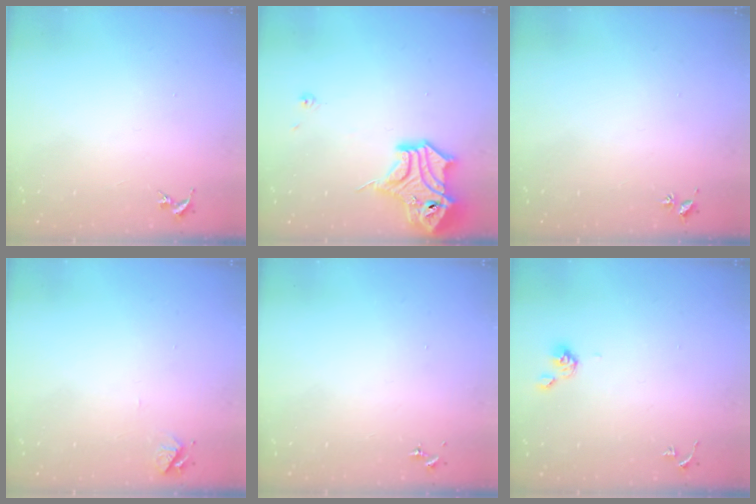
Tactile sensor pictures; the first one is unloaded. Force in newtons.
{"total": 15.5, "press": 15.4, "slide": 1.8}
{"total": 2.0, "press": 2.0, "slide": 0.3}
{"total": 4.9, "press": 4.9, "slide": 0.5}
{"total": 0.0}
{"total": 5.1, "press": 4.9, "slide": 1.4}